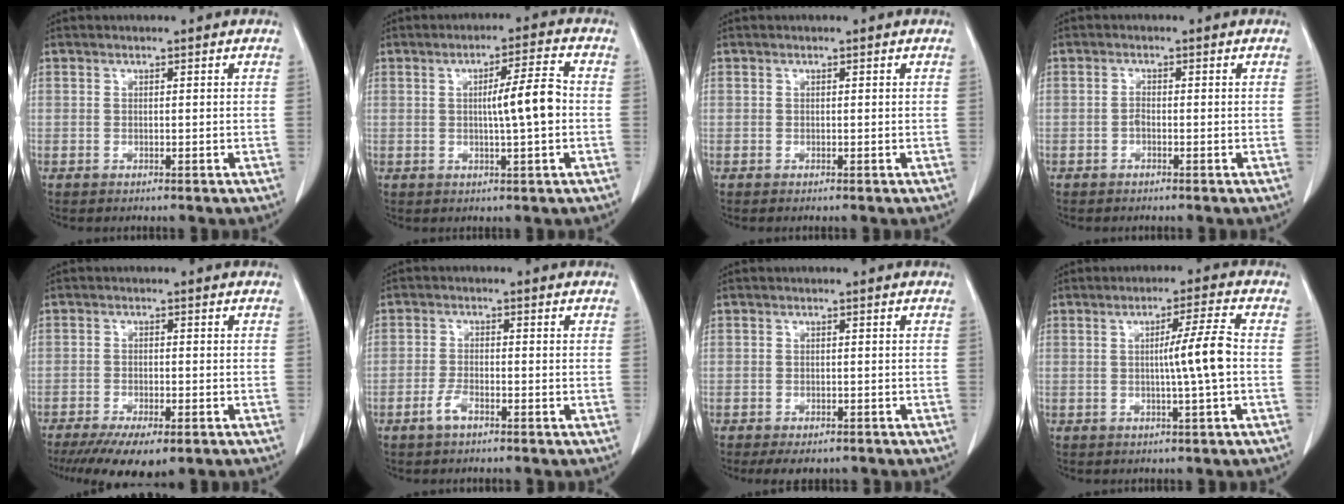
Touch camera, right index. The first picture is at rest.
{"total": 6.5, "force": [-0.2, 0.2, 6.5], "torque": [-0.099, 0.006, -0.005]}
{"total": 0.0}
{"total": 0.9, "force": [-0.5, 0.3, 0.7], "torque": [-0.015, 0.002, -0.010]}
{"total": 9.7, "force": [-6.7, 2.9, 6.3], "torque": [-0.094, -0.017, -0.101]}
{"total": 2.7, "force": [-1.8, 0.8, 1.9], "torque": [-0.041, 0.001, -0.037]}
{"total": 4.6, "force": [-3.6, 2.1, 1.9], "torque": [-0.019, -0.003, -0.046]}
{"total": 5.9, "force": [-0.5, -1.2, 5.8], "torque": [-0.092, 0.001, -0.008]}